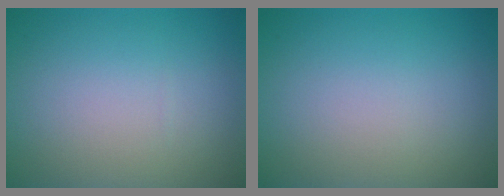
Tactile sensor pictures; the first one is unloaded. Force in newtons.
{"total": 0.0}